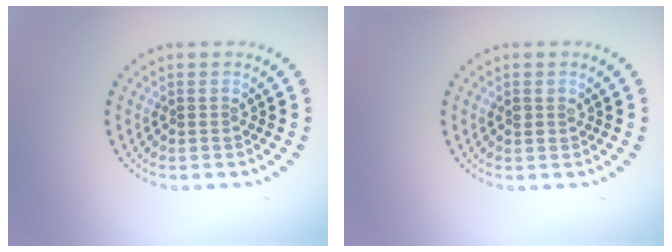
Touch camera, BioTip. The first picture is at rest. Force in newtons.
{"total": 0.9, "press": 0.8, "slide": 0.4}